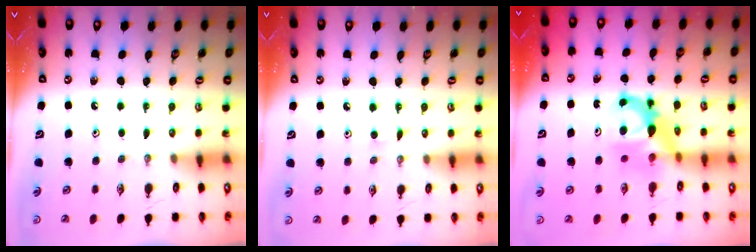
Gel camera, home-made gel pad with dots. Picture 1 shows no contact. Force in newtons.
{"total": 2.9, "press": 2.9, "slide": 0.4}
{"total": 7.3, "press": 7.3, "slide": 0.5}